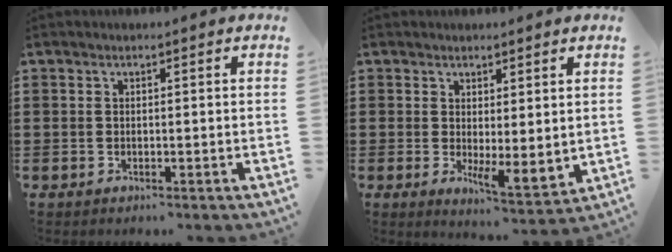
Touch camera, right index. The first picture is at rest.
{"total": 3.0, "force": [0.9, 1.1, 2.7], "torque": [-0.045, -0.011, 0.016]}